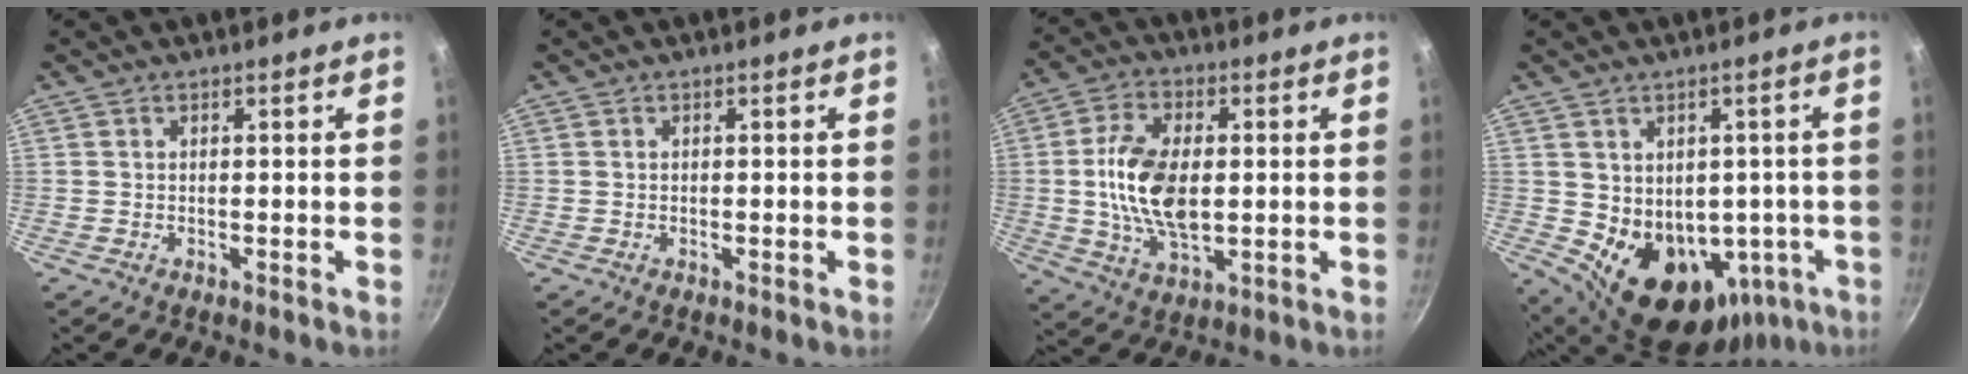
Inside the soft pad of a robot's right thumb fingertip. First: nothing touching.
{"total": 0.0}
{"total": 13.4, "force": [0.2, 7.5, 11.1], "torque": [-0.200, 0.007, 0.004]}
{"total": 16.5, "force": [-2.6, 12.7, 10.2], "torque": [-0.109, 0.003, 0.001]}